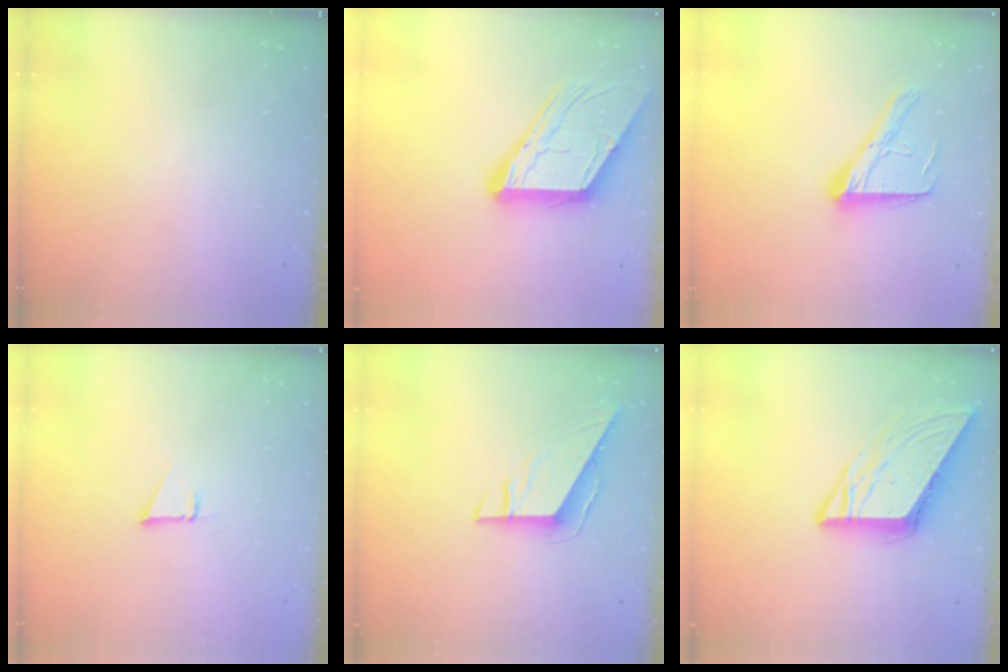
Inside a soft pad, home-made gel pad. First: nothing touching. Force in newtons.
{"total": 13.5, "press": 13.4, "slide": 1.6}
{"total": 14.7, "press": 14.7, "slide": 1.1}
{"total": 1.4, "press": 1.3, "slide": 0.1}
{"total": 8.1, "press": 8.1, "slide": 0.4}
{"total": 8.8, "press": 8.8, "slide": 0.9}